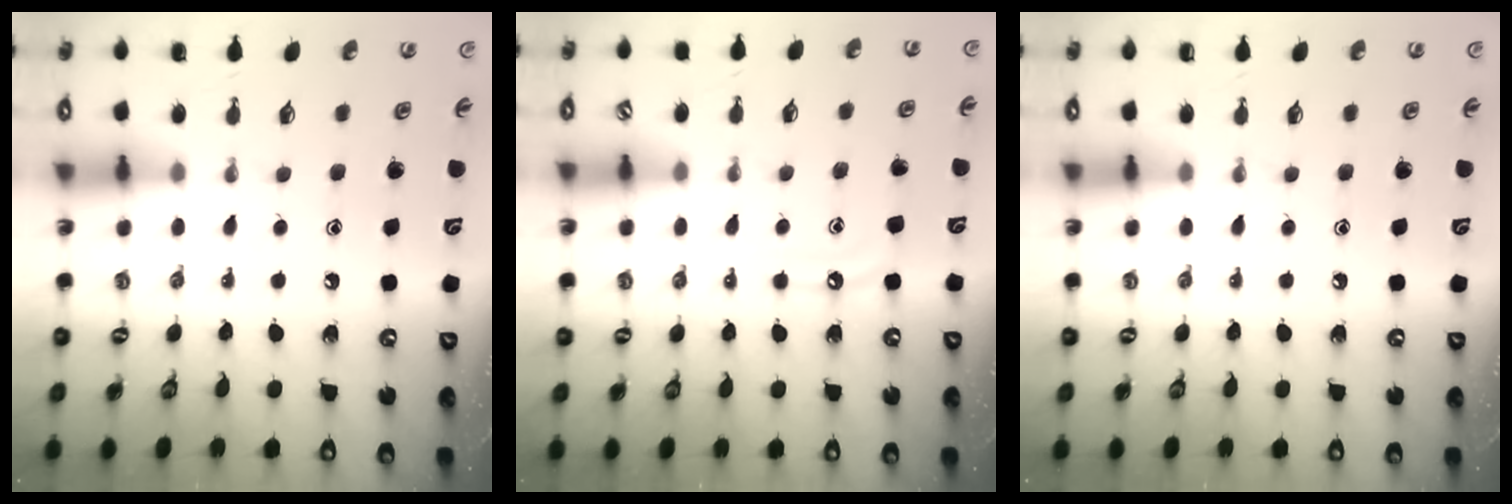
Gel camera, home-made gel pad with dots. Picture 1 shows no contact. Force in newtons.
{"total": 5.3, "press": 5.3, "slide": 0.5}
{"total": 0.0}